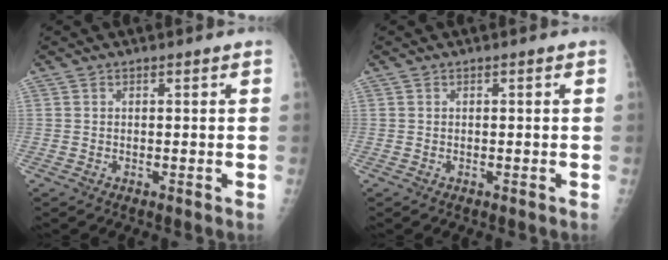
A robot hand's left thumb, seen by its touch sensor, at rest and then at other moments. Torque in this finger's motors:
{"motor_torque": [0.02, 0.02, -0.07, -0.12, 0.00]}